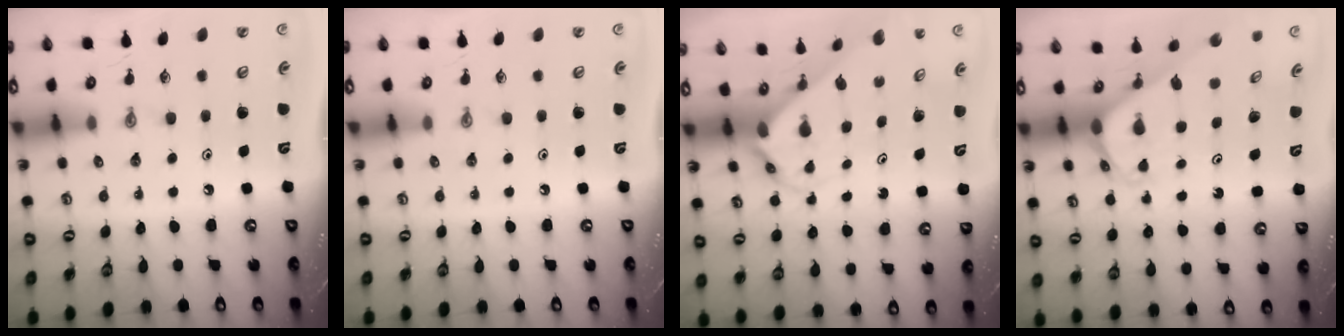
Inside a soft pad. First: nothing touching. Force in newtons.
{"total": 0.0}
{"total": 2.9, "press": 2.9, "slide": 0.3}
{"total": 2.1, "press": 2.1, "slide": 0.1}